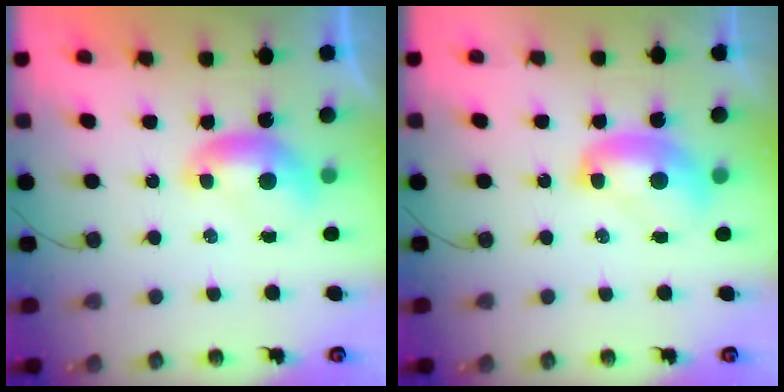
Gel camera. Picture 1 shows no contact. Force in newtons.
{"total": 2.3, "press": 2.3, "slide": 0.2}